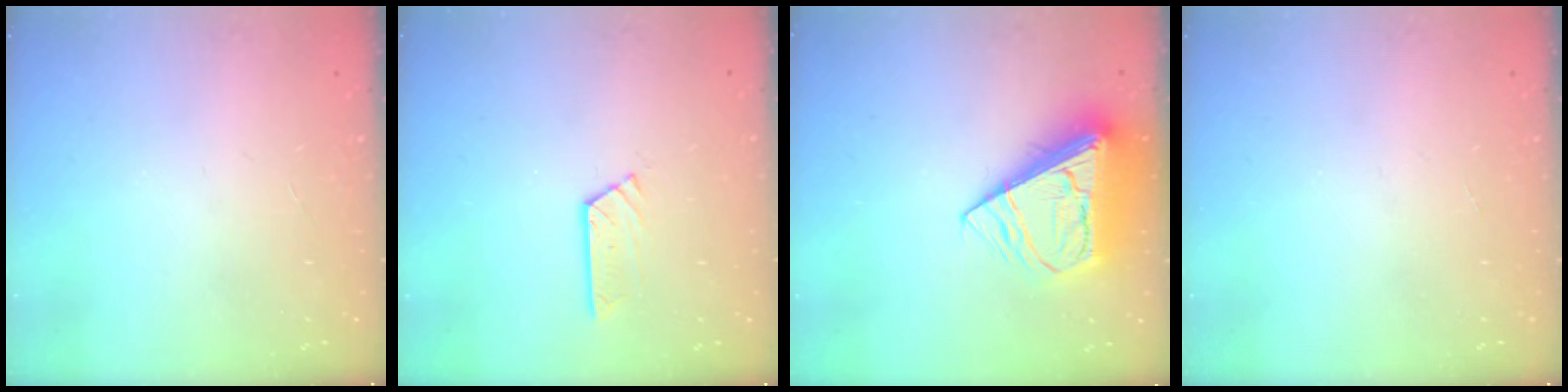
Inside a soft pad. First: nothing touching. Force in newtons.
{"total": 4.8, "press": 4.8, "slide": 0.4}
{"total": 14.8, "press": 14.7, "slide": 1.7}
{"total": 0.0}